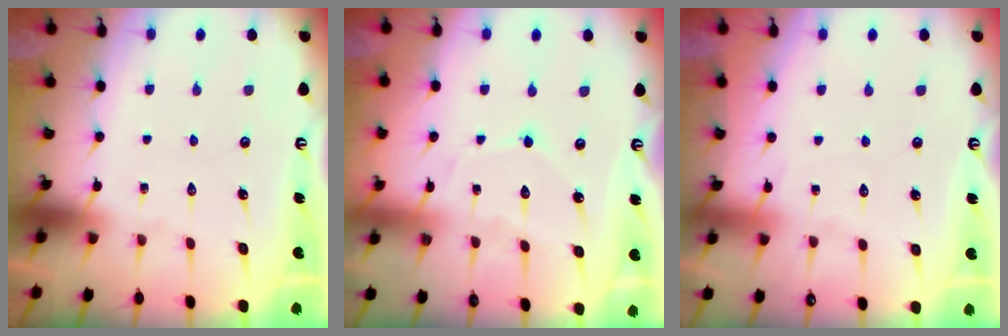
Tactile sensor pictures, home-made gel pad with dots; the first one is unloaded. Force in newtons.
{"total": 5.9, "press": 5.9, "slide": 0.5}
{"total": 2.7, "press": 2.6, "slide": 0.4}